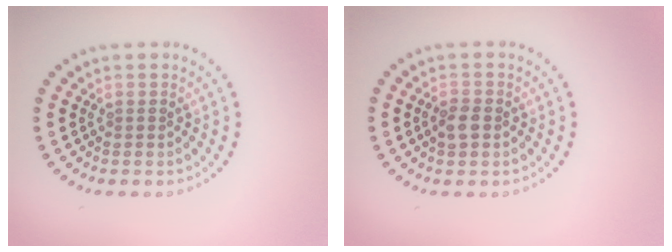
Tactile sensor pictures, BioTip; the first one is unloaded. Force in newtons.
{"total": 1.7, "press": 1.7, "slide": 0.2}